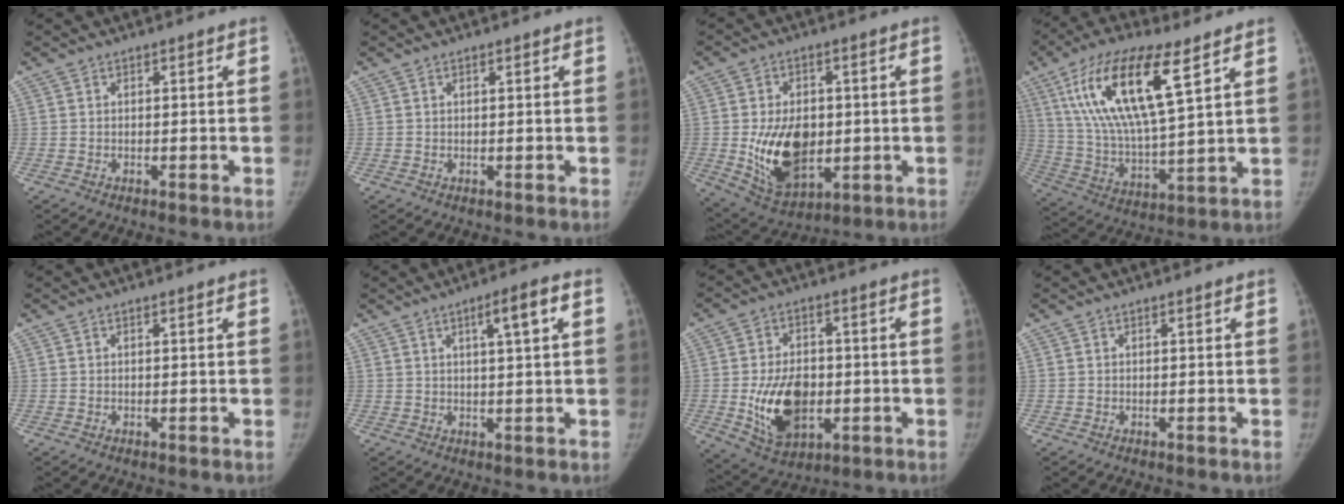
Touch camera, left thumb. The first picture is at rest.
{"total": 0.6, "force": [0.3, 0.2, 0.5], "torque": [-0.009, 0.001, 0.005]}
{"total": 14.9, "force": [-0.9, 9.7, 11.2], "torque": [-0.160, -0.012, 0.007]}
{"total": 20.4, "force": [9.1, 6.2, 17.1], "torque": [-0.323, -0.026, 0.169]}
{"total": 0.0}
{"total": 5.6, "force": [2.0, 0.4, 5.2], "torque": [-0.083, 0.004, 0.031]}
{"total": 13.5, "force": [-2.0, 8.8, 10.0], "torque": [-0.147, -0.001, -0.020]}
{"total": 0.0}